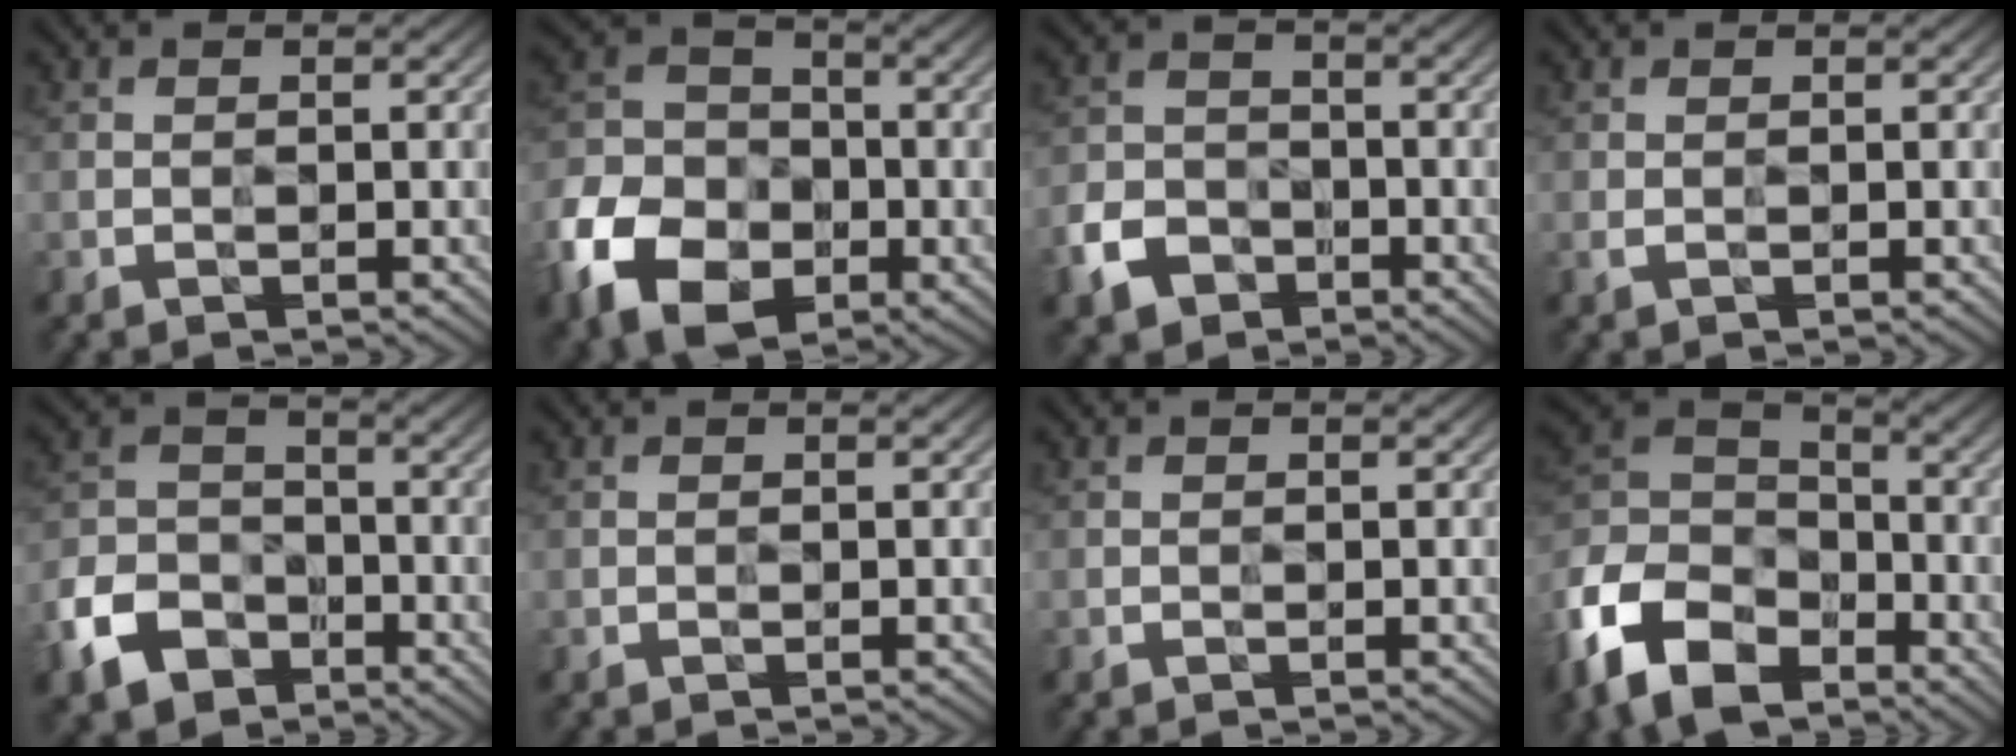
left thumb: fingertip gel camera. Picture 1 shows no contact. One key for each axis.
{"total": 12.5, "fx": -5.3, "fy": 9.1, "fz": 6.7, "tx": -0.168, "ty": -0.033, "tz": -0.115}
{"total": 5.2, "fx": -3.0, "fy": 3.8, "fz": 1.8, "tx": -0.044, "ty": -0.005, "tz": -0.070}
{"total": 0.6, "fx": -0.1, "fy": 0.4, "fz": 0.5, "tx": -0.014, "ty": 0.001, "tz": -0.005}
{"total": 8.3, "fx": -4.7, "fy": 5.8, "fz": 3.6, "tx": -0.090, "ty": -0.015, "tz": -0.108}
{"total": 0.0}
{"total": 0.0}
{"total": 14.2, "fx": -8.2, "fy": 8.9, "fz": 7.4, "tx": -0.210, "ty": -0.028, "tz": -0.170}